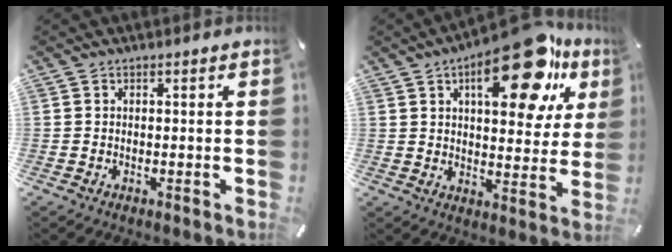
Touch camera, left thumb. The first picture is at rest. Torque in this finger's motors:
{"motor_torque": [2.92, 2.08, 1.76, -1.01, 0.20]}